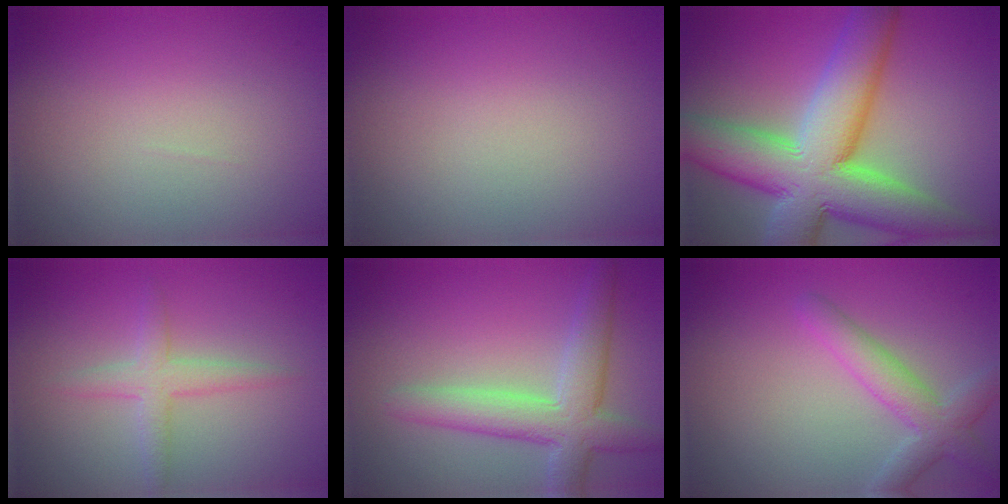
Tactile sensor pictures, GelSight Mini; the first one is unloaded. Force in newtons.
{"total": 0.0}
{"total": 13.9, "press": 13.8, "slide": 1.1}
{"total": 2.4, "press": 2.4, "slide": 0.0}
{"total": 5.5, "press": 5.5, "slide": 0.3}
{"total": 3.6, "press": 3.6, "slide": 0.2}